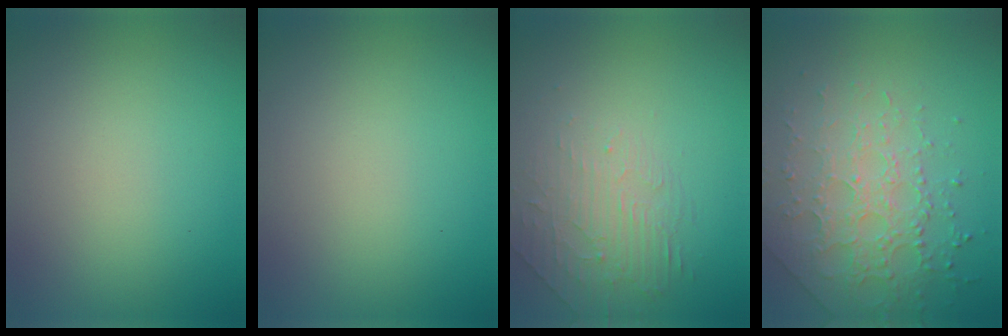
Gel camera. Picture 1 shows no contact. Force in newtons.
{"total": 0.0}
{"total": 2.1, "press": 1.2, "slide": 1.7}
{"total": 3.9, "press": 3.8, "slide": 0.7}